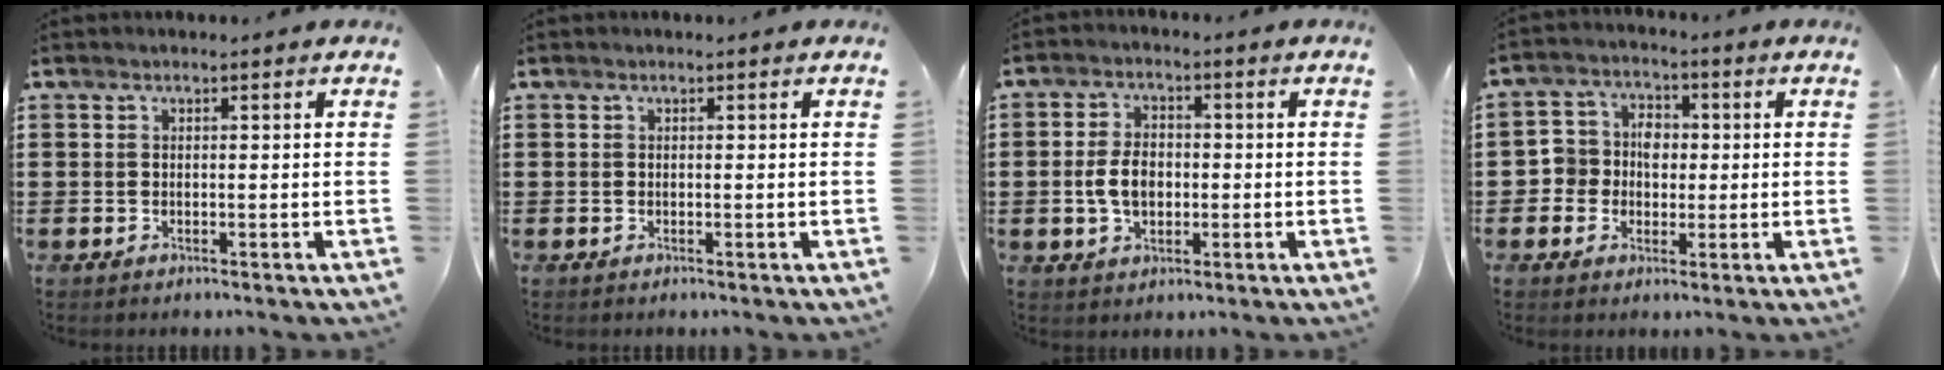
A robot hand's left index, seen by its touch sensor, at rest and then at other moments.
{"total": 0.0}
{"total": 5.6, "force": [-0.6, 3.4, 4.3], "torque": [-0.094, -0.001, -0.020]}
{"total": 5.1, "force": [-0.5, 4.8, 1.5], "torque": [-0.050, 0.016, -0.013]}